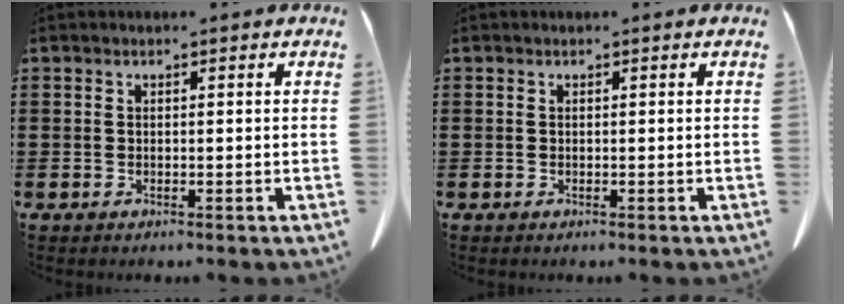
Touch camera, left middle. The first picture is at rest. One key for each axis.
{"total": 0.0}